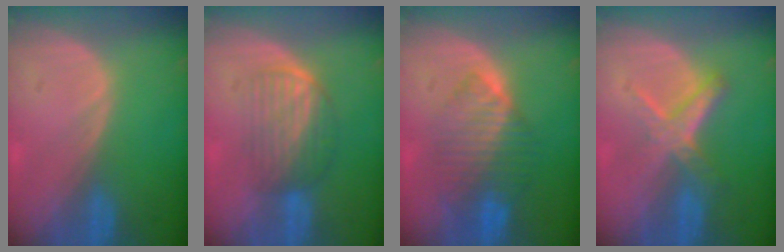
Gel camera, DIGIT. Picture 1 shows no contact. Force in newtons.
{"total": 5.8, "press": 5.6, "slide": 1.7}
{"total": 7.8, "press": 7.4, "slide": 2.3}
{"total": 5.7, "press": 5.4, "slide": 1.7}